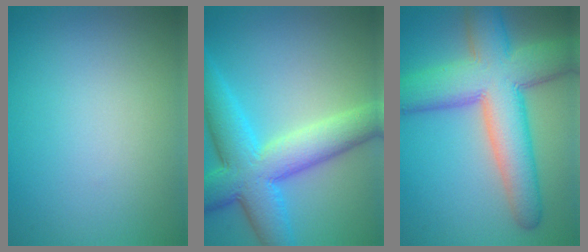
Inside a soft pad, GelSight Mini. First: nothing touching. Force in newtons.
{"total": 9.0, "press": 9.0, "slide": 0.2}
{"total": 11.2, "press": 11.2, "slide": 0.6}